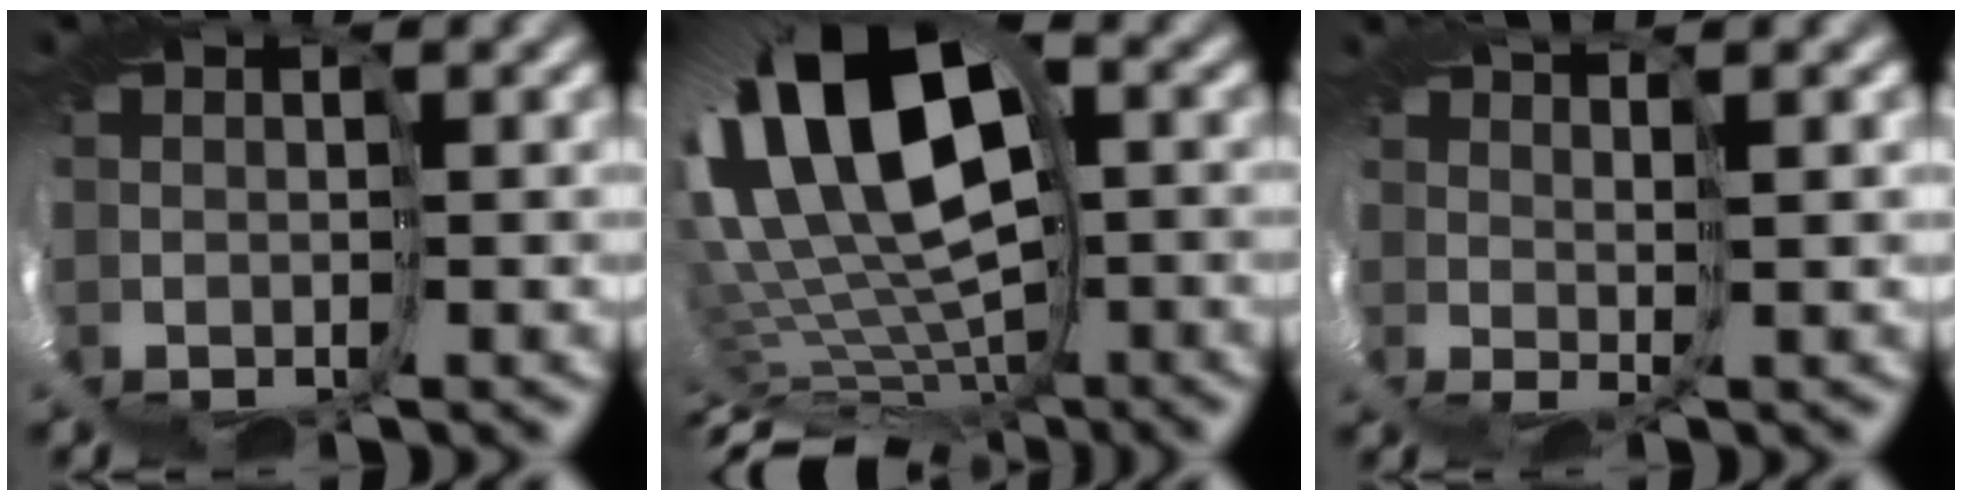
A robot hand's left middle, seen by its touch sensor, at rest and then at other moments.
{"total": 15.3, "force": [3.2, 8.3, 12.4], "torque": [-0.244, 0.014, 0.064]}
{"total": 2.0, "force": [1.3, -1.3, 0.7], "torque": [-0.017, 0.002, 0.020]}